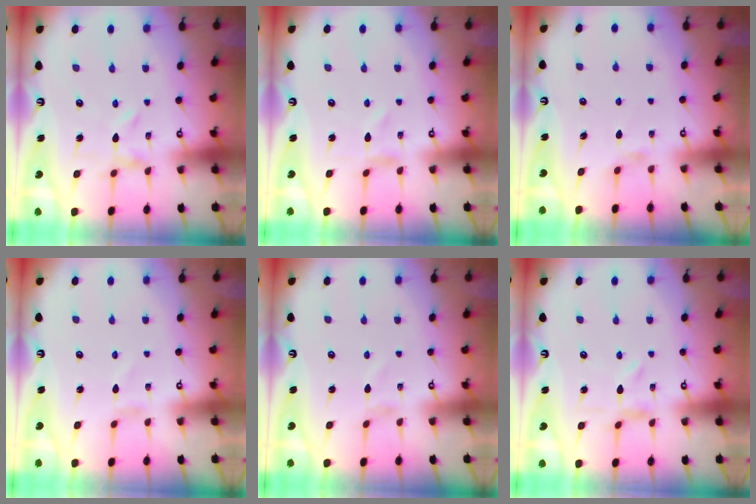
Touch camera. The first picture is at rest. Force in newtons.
{"total": 0.6, "press": 0.6, "slide": 0.2}
{"total": 2.5, "press": 2.5, "slide": 0.4}
{"total": 1.1, "press": 1.1, "slide": 0.1}
{"total": 1.4, "press": 1.4, "slide": 0.2}
{"total": 0.7, "press": 0.7, "slide": 0.2}